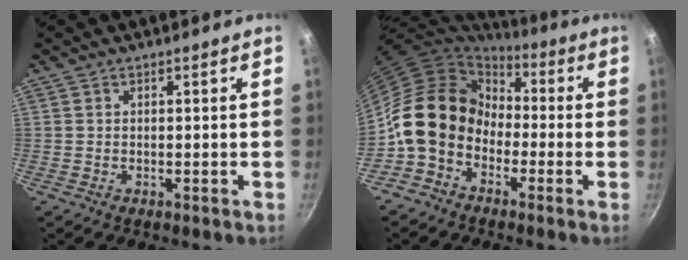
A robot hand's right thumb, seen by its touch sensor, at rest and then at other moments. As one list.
[{"total": 13.8, "force": [-2.4, 11.1, 7.8], "torque": [-0.098, 0.041, -0.059]}]